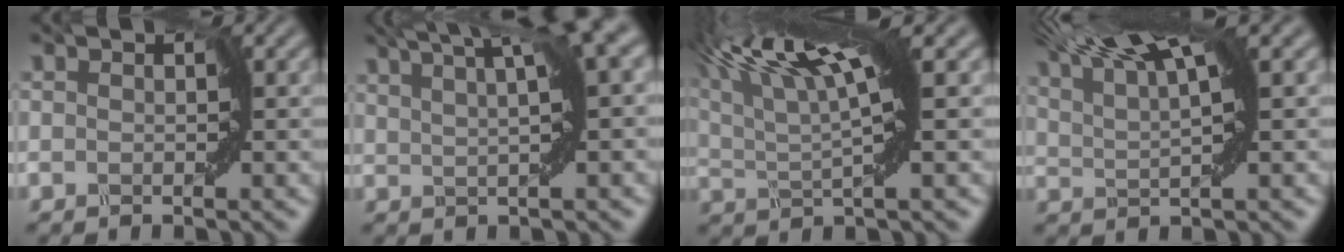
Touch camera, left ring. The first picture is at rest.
{"total": 6.4, "force": [3.0, 0.3, 5.7], "torque": [-0.070, 0.024, 0.053]}
{"total": 8.0, "force": [4.7, 0.7, 6.4], "torque": [-0.110, 0.017, 0.088]}
{"total": 6.8, "force": [5.4, 0.9, 4.0], "torque": [-0.058, 0.024, 0.078]}